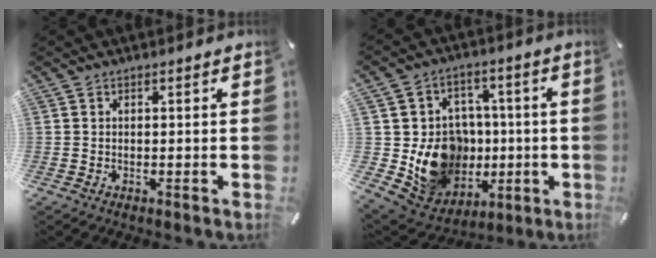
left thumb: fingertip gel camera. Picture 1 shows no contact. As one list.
[{"total": 15.8, "force": [-1.7, 14.7, 5.7], "torque": [-0.090, 0.002, 0.003]}]